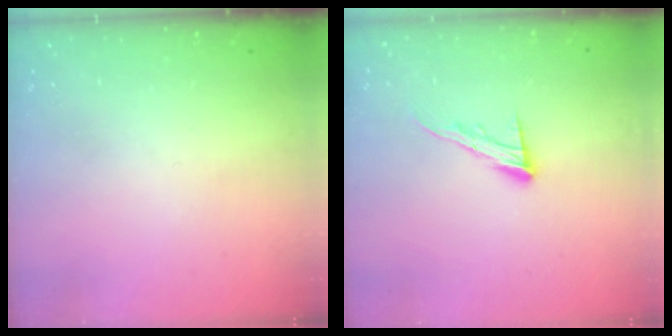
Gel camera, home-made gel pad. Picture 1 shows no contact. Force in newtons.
{"total": 9.8, "press": 9.8, "slide": 0.6}